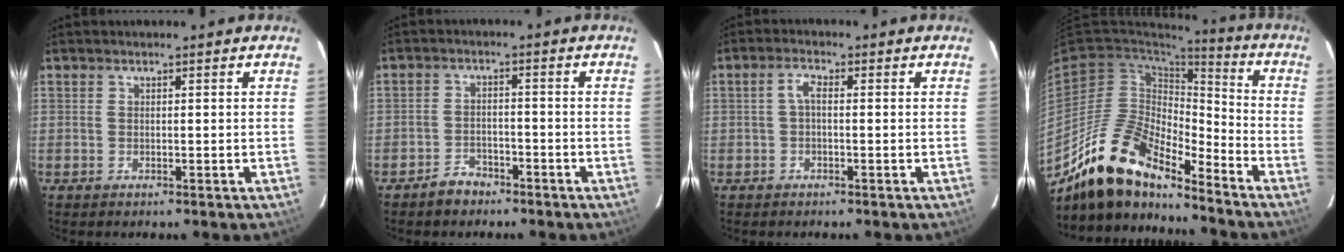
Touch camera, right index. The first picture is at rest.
{"total": 4.2, "force": [-3.3, 2.4, 0.9], "torque": [-0.030, 0.013, -0.053]}
{"total": 2.3, "force": [-0.1, 0.9, 2.1], "torque": [-0.044, 0.009, -0.003]}
{"total": 17.6, "force": [-14.4, 5.3, 8.6], "torque": [-0.162, -0.002, -0.273]}